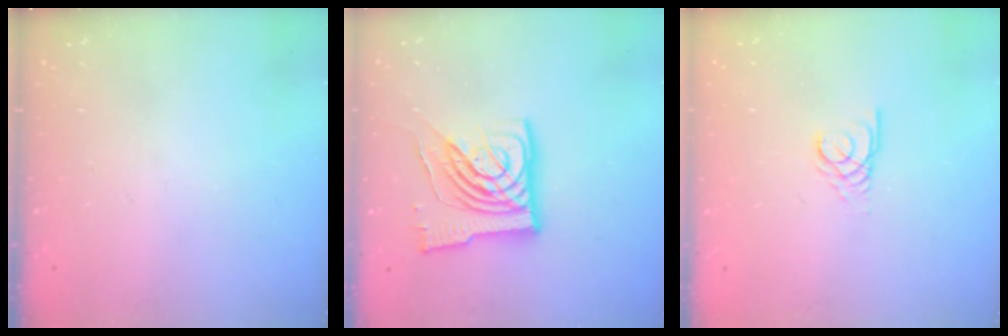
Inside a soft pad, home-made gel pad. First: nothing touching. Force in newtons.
{"total": 14.1, "press": 13.9, "slide": 2.0}
{"total": 2.5, "press": 2.5, "slide": 0.2}